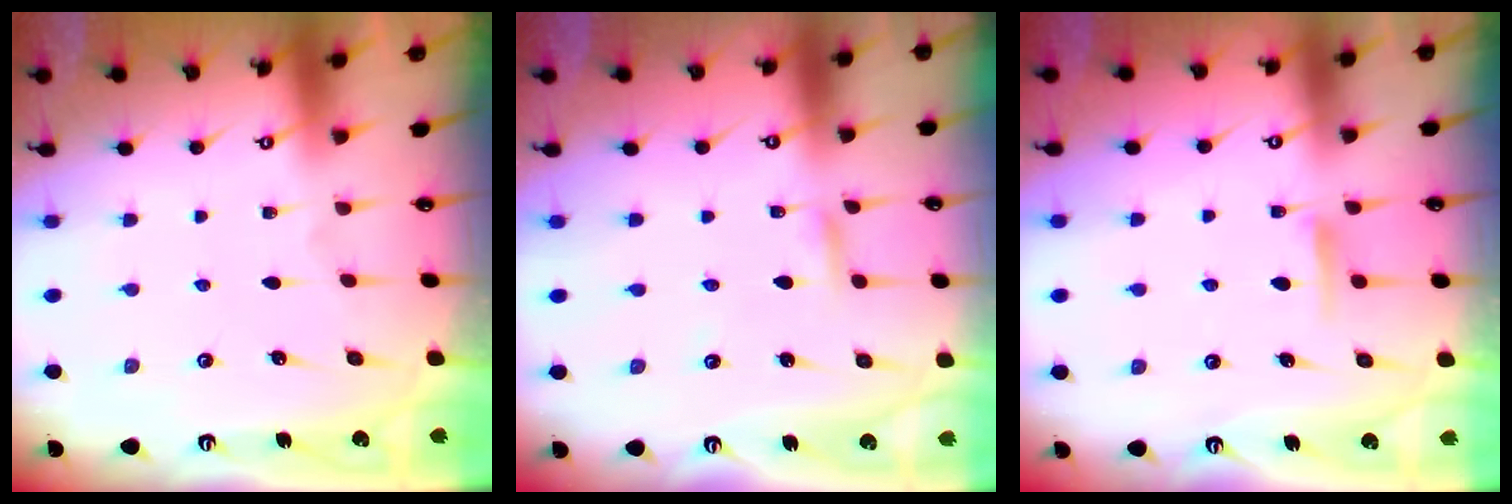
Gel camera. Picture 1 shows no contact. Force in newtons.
{"total": 2.1, "press": 2.1, "slide": 0.1}
{"total": 6.0, "press": 5.9, "slide": 0.8}